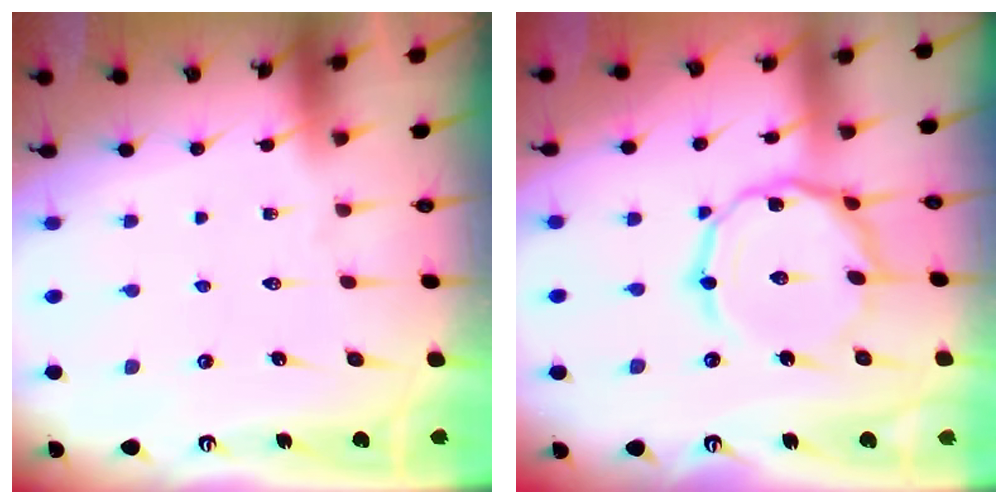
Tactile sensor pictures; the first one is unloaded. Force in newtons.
{"total": 12.0, "press": 12.0, "slide": 0.7}